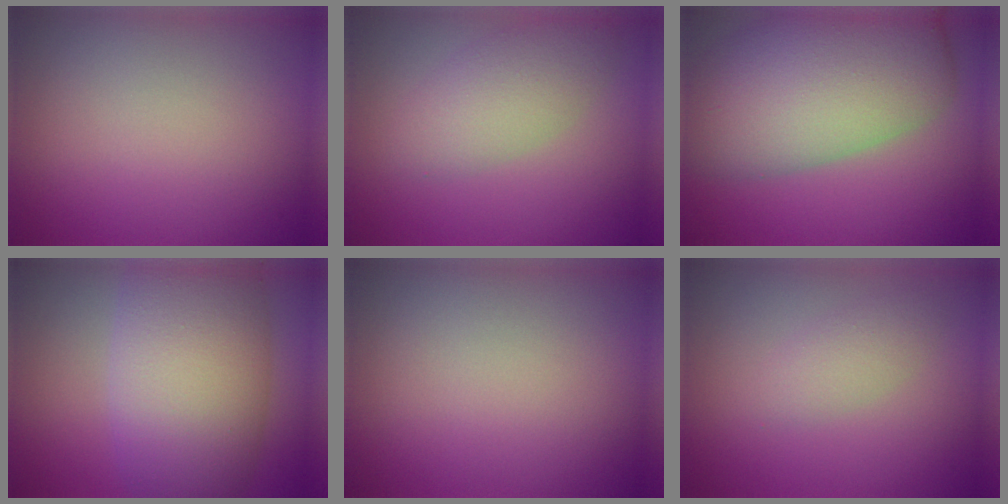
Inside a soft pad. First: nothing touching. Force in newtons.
{"total": 3.8, "press": 3.8, "slide": 0.0}
{"total": 11.8, "press": 11.8, "slide": 0.5}
{"total": 11.3, "press": 11.3, "slide": 0.5}
{"total": 0.0}
{"total": 1.9, "press": 1.9, "slide": 0.0}